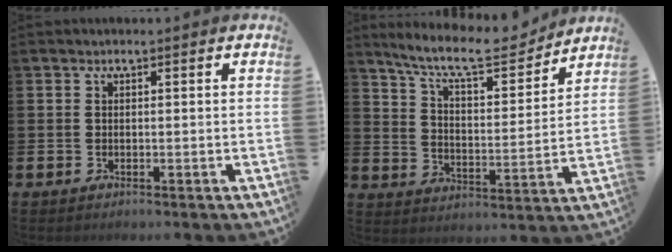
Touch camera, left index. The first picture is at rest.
{"total": 10.3, "force": [9.3, 2.1, 4.0], "torque": [-0.103, -0.059, 0.160]}